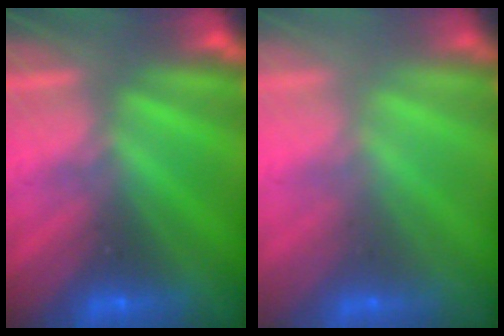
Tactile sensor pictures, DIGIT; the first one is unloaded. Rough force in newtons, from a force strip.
{"total": 2.6}